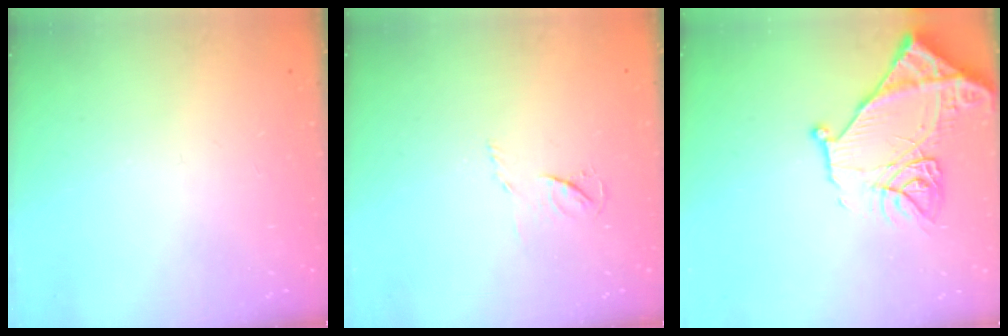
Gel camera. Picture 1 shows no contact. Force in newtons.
{"total": 3.9, "press": 3.9, "slide": 0.4}
{"total": 17.7, "press": 17.6, "slide": 1.7}